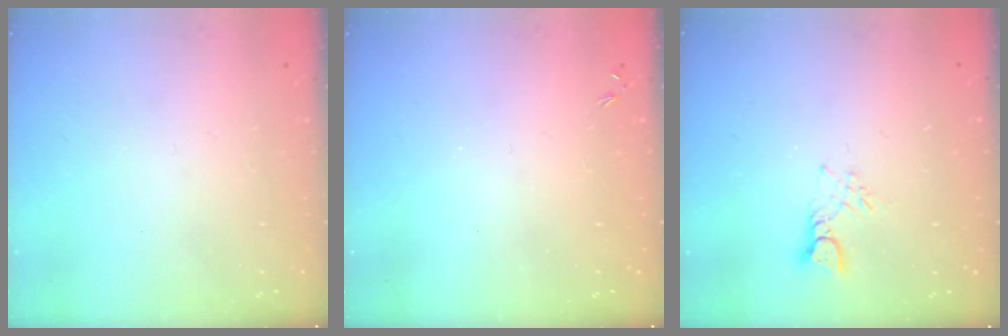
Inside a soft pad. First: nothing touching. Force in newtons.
{"total": 0.0}
{"total": 3.3, "press": 3.3, "slide": 0.3}